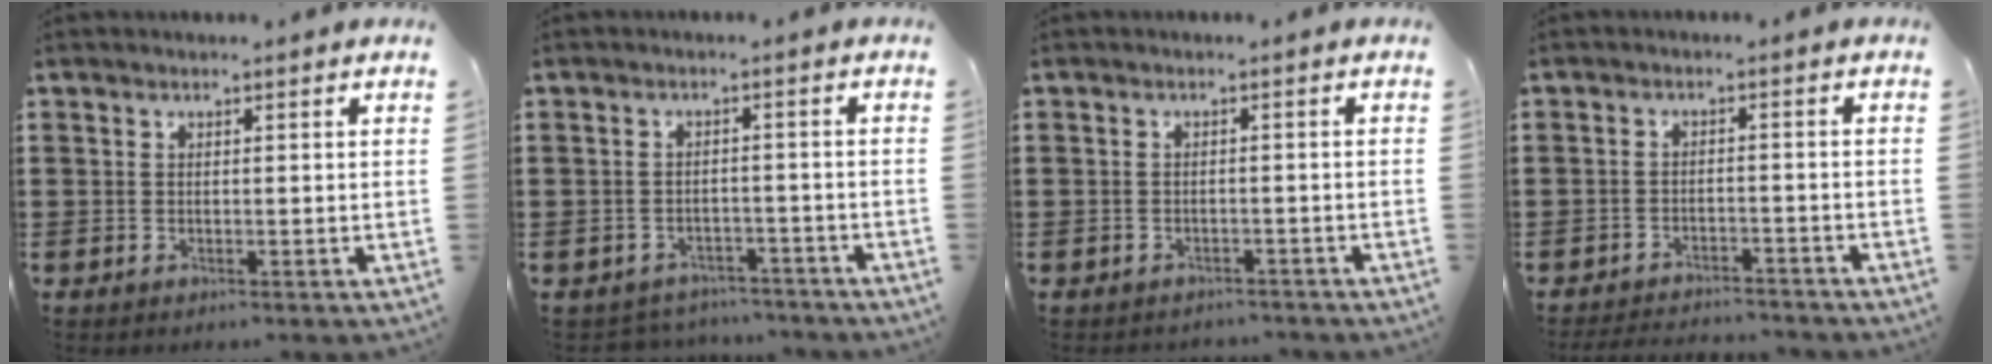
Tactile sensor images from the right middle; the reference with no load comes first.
{"total": 2.6, "force": [-2.5, 0.5, -0.3], "torque": [-0.005, 0.000, -0.058]}
{"total": 1.4, "force": [-1.3, 0.3, -0.2], "torque": [-0.002, 0.002, -0.032]}
{"total": 3.2, "force": [-3.2, 0.4, 0.1], "torque": [-0.007, 0.000, -0.068]}